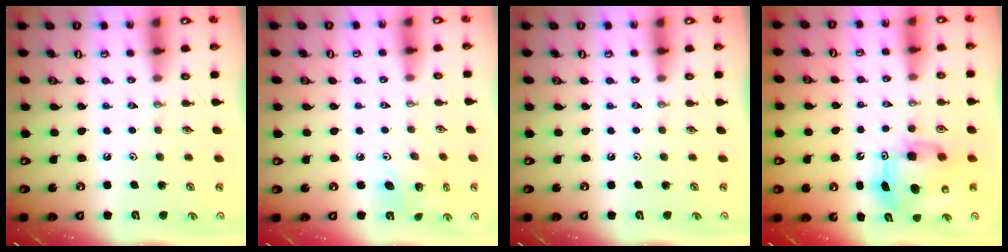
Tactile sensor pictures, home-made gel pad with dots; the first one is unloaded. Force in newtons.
{"total": 4.8, "press": 4.8, "slide": 0.2}
{"total": 0.0}
{"total": 8.6, "press": 8.6, "slide": 1.0}